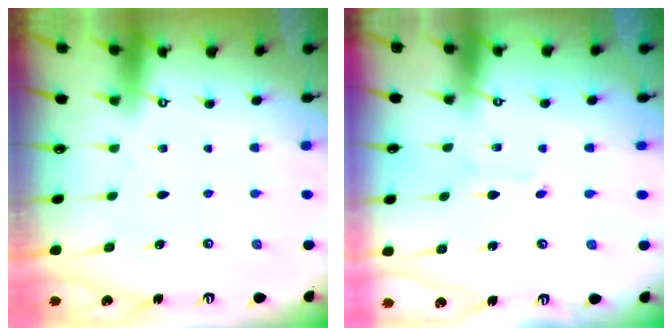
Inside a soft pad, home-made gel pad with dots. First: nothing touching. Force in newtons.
{"total": 1.8, "press": 1.8, "slide": 0.1}